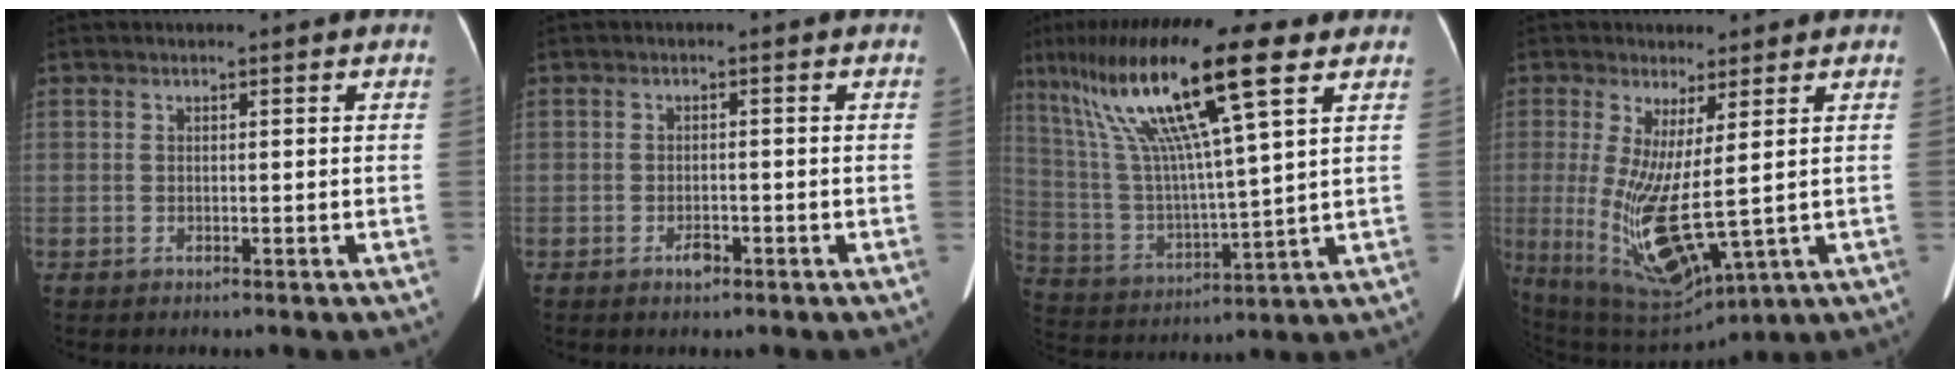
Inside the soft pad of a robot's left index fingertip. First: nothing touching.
{"total": 1.4, "force": [-1.0, 0.6, 0.8], "torque": [-0.017, 0.000, -0.014]}
{"total": 20.3, "force": [10.6, 1.4, 17.2], "torque": [-0.348, 0.028, 0.190]}
{"total": 11.7, "force": [-0.4, 2.5, 11.5], "torque": [-0.228, -0.031, 0.012]}